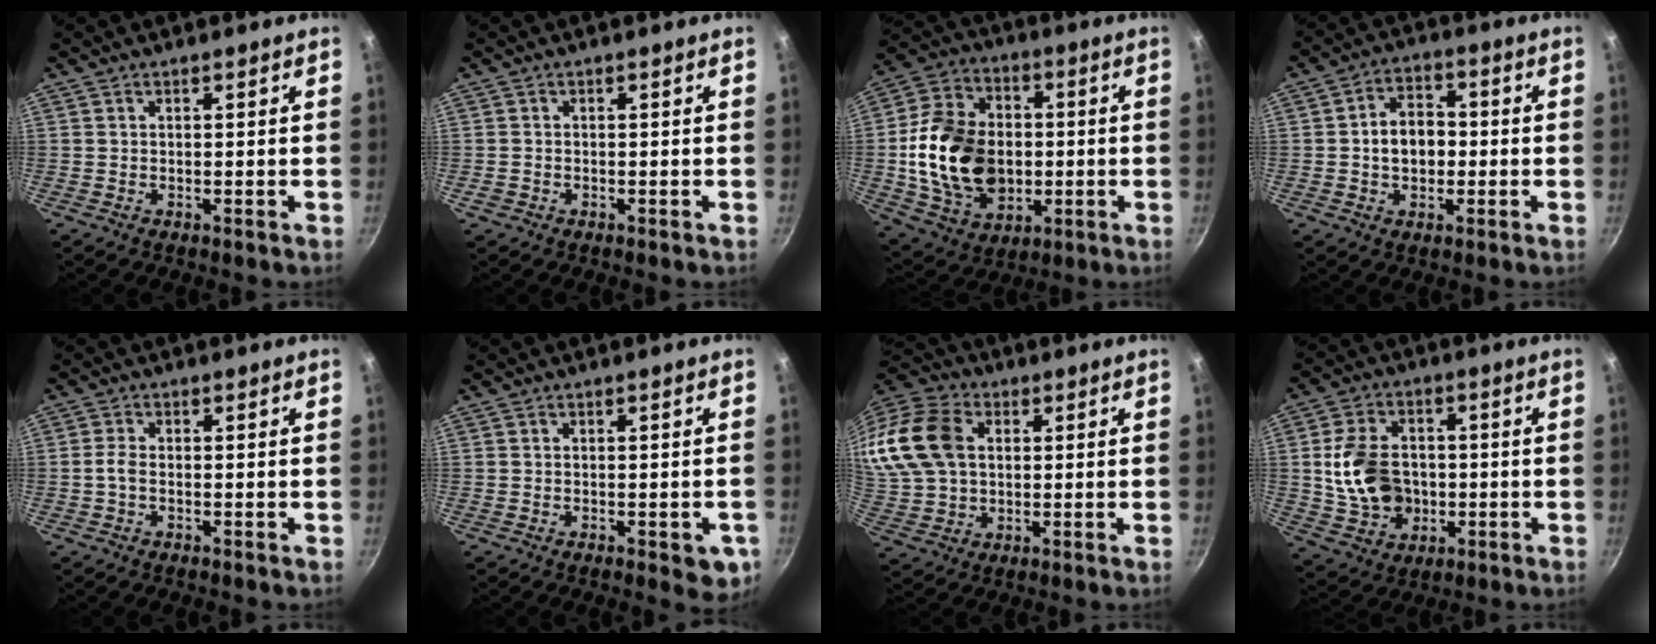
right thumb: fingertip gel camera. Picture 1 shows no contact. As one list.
[{"total": 1.0, "force": [-0.5, 0.8, 0.4], "torque": [-0.009, 0.001, -0.006]}, {"total": 21.1, "force": [-1.2, 15.4, 14.4], "torque": [-0.238, 0.017, -0.014]}, {"total": 7.9, "force": [-0.6, 5.8, 5.3], "torque": [-0.054, 0.021, -0.015]}, {"total": 2.2, "force": [-0.5, 1.2, 1.8], "torque": [-0.040, 0.011, -0.016]}, {"total": 5.3, "force": [-1.9, 2.2, 4.5], "torque": [-0.038, 0.000, -0.022]}, {"total": 21.8, "force": [4.5, 16.4, 13.6], "torque": [-0.307, 0.027, 0.081]}, {"total": 13.6, "force": [-0.4, 10.5, 8.7], "torque": [-0.137, 0.011, 0.004]}]